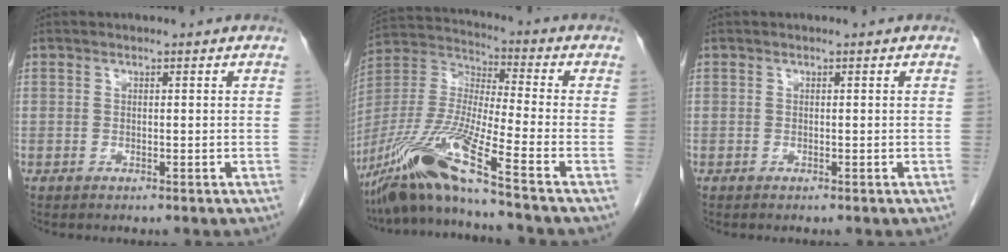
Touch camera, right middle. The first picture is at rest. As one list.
[{"total": 14.8, "force": [-10.3, -1.7, 10.5], "torque": [-0.228, -0.020, -0.197]}, {"total": 0.0}]